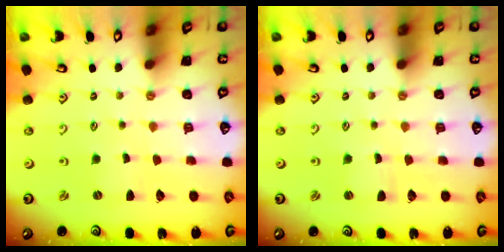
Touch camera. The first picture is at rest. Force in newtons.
{"total": 0.8, "press": 0.8, "slide": 0.3}